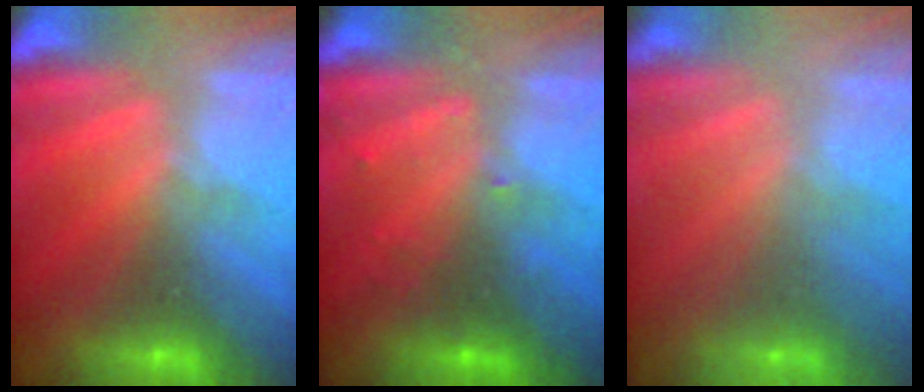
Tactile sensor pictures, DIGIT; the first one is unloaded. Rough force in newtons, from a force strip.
{"total": 2.9}
{"total": 2.0}